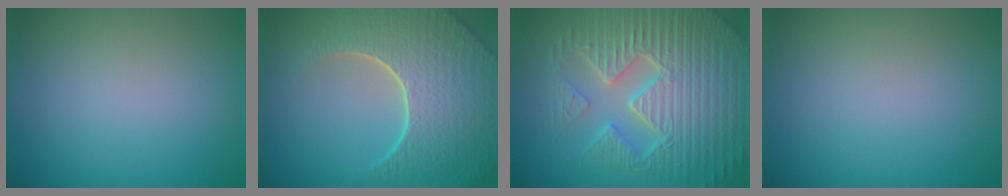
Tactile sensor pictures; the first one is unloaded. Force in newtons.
{"total": 8.7, "press": 6.1, "slide": 6.3}
{"total": 10.0, "press": 6.7, "slide": 7.4}
{"total": 0.0}